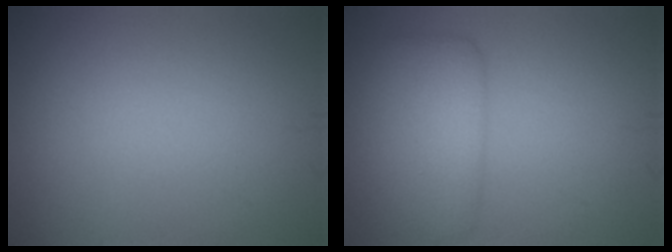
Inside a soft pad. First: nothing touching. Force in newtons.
{"total": 5.2, "press": 5.2, "slide": 0.2}